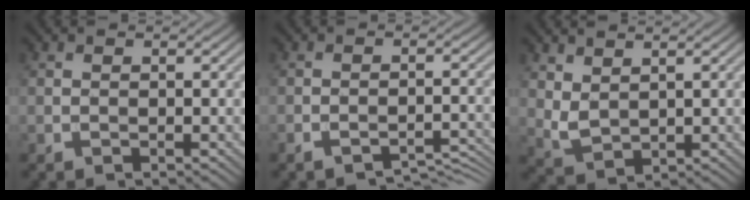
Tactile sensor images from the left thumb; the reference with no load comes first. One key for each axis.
{"total": 3.6, "fx": -3.2, "fy": 0.7, "fz": 1.4, "tx": -0.021, "ty": 0.002, "tz": -0.048}
{"total": 3.4, "fx": 2.2, "fy": 1.7, "fz": 2.1, "tx": -0.056, "ty": -0.003, "tz": 0.051}